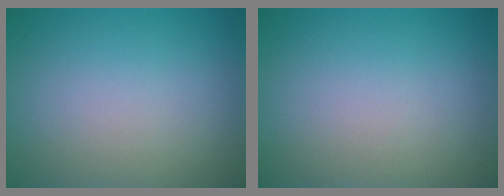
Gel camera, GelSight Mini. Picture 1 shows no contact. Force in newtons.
{"total": 0.0}